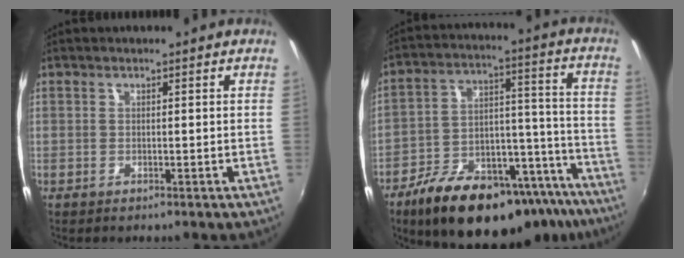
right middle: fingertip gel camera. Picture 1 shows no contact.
{"total": 27.2, "force": [-19.1, 11.5, 15.5], "torque": [-0.239, 0.022, -0.258]}